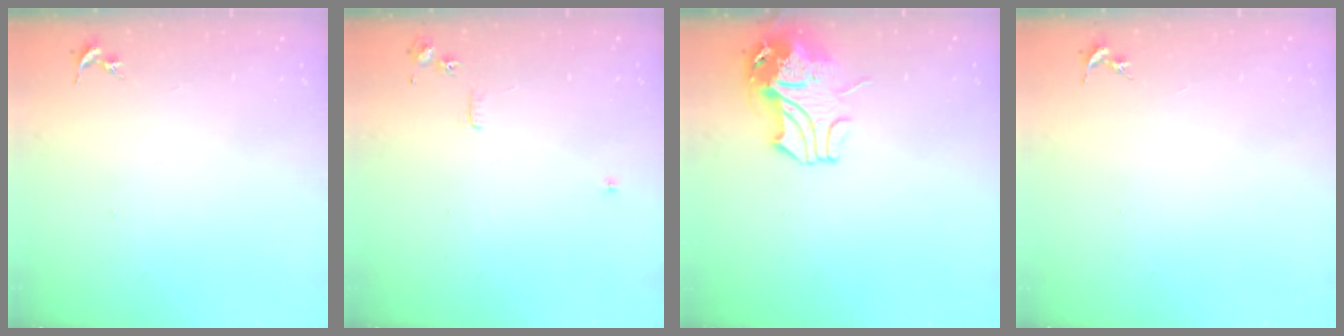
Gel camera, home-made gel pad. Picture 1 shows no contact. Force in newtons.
{"total": 5.9, "press": 5.9, "slide": 0.7}
{"total": 11.7, "press": 11.5, "slide": 1.8}
{"total": 0.0}